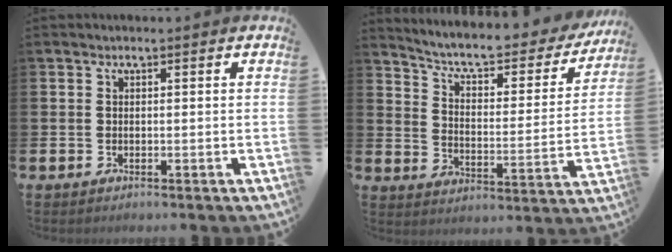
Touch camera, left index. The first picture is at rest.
{"total": 6.8, "force": [5.8, 2.0, 2.9], "torque": [-0.073, -0.048, 0.090]}